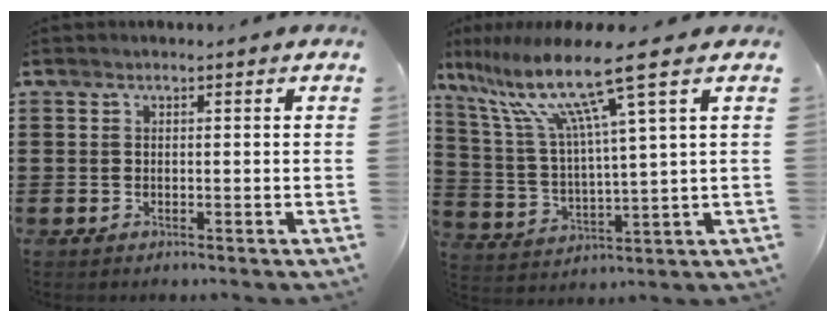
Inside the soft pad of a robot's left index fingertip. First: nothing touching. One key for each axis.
{"total": 13.0, "fx": 8.1, "fy": 0.7, "fz": 10.1, "tx": -0.235, "ty": -0.035, "tz": 0.126}